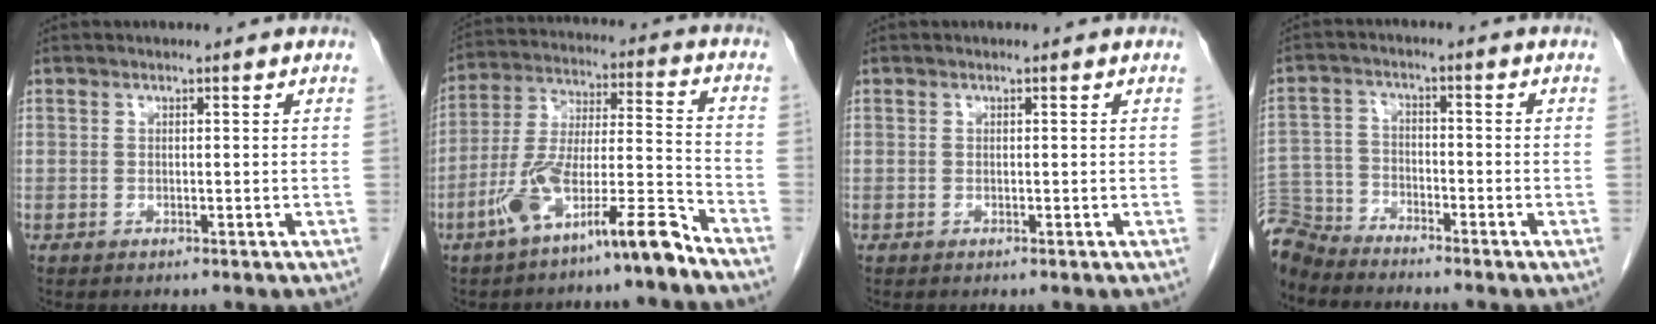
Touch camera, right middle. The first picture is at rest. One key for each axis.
{"total": 12.6, "fx": -8.6, "fy": 0.6, "fz": 9.2, "tx": -0.181, "ty": 0.008, "tz": -0.158}
{"total": 0.0}
{"total": 7.1, "fx": -7.0, "fy": 1.2, "fz": 0.4, "tx": -0.015, "ty": -0.007, "tz": -0.140}